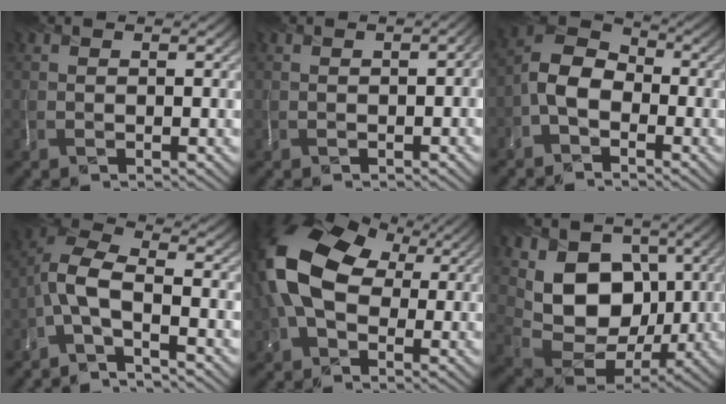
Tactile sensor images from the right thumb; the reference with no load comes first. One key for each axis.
{"total": 1.5, "fx": -0.1, "fy": 0.5, "fz": 1.4, "tx": -0.016, "ty": 0.001, "tz": 0.001}
{"total": 5.1, "fx": -2.4, "fy": 3.4, "fz": 3.0, "tx": -0.061, "ty": 0.007, "tz": -0.058}
{"total": 6.1, "fx": -2.8, "fy": 2.3, "fz": 4.9, "tx": -0.107, "ty": 0.005, "tz": -0.073}
{"total": 15.0, "fx": 2.6, "fy": 10.2, "fz": 10.7, "tx": -0.239, "ty": -0.004, "tz": 0.046}
{"total": 10.6, "fx": 2.9, "fy": 8.4, "fz": 5.8, "tx": -0.120, "ty": -0.025, "tz": 0.042}